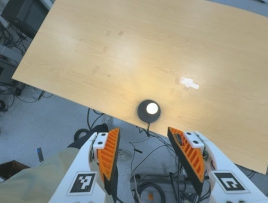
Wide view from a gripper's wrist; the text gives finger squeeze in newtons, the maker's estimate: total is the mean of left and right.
{"total": 0.0}